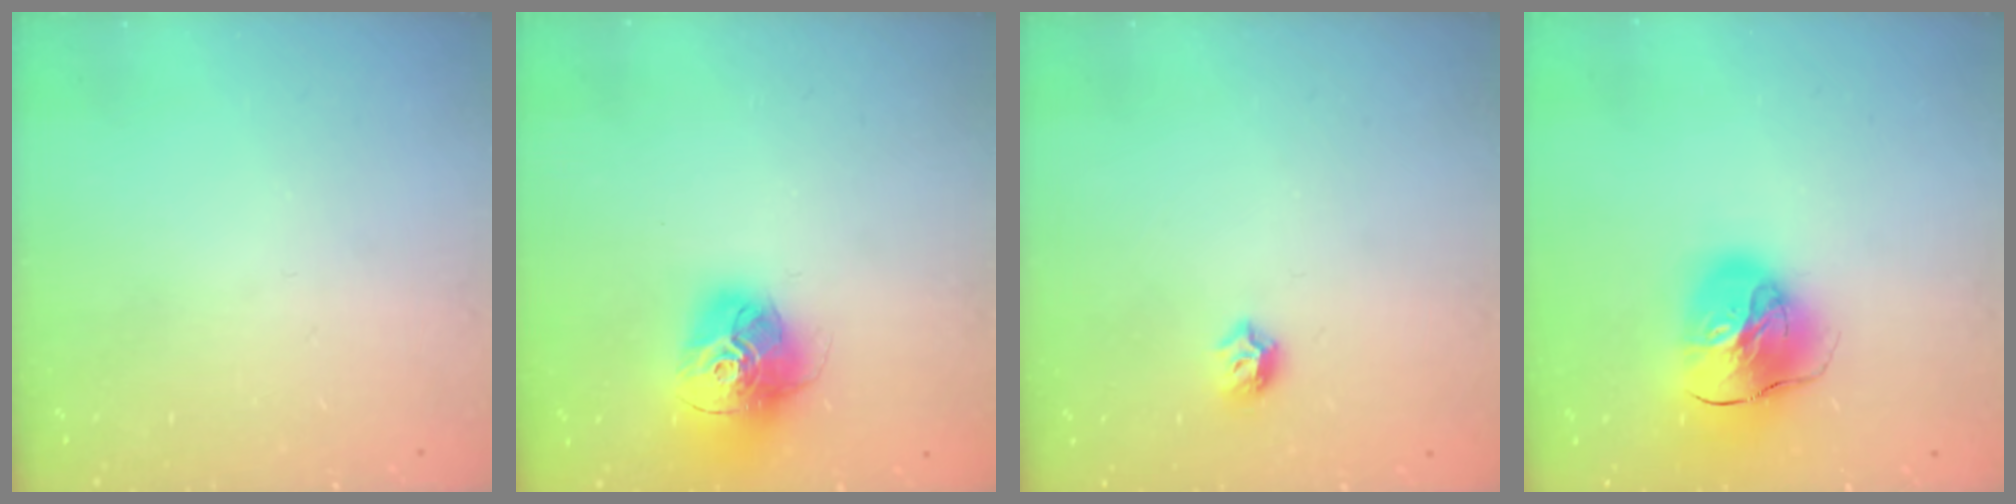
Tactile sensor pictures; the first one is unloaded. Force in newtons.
{"total": 15.7, "press": 15.7, "slide": 1.4}
{"total": 5.6, "press": 5.6, "slide": 0.8}
{"total": 14.1, "press": 14.0, "slide": 2.0}